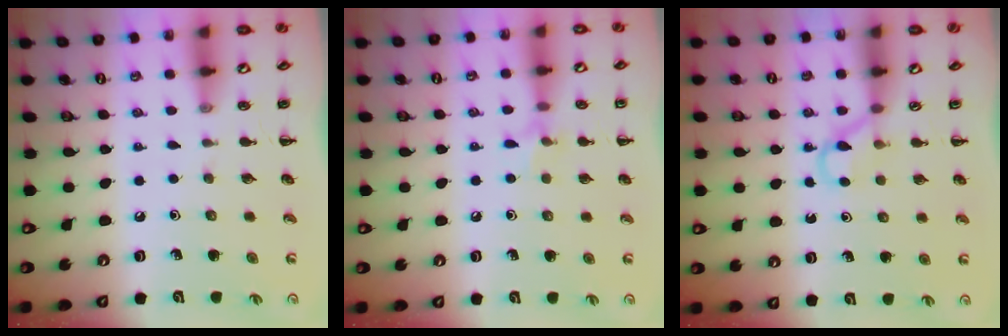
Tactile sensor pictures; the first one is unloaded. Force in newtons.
{"total": 6.3, "press": 6.0, "slide": 1.8}
{"total": 3.0, "press": 2.8, "slide": 1.1}